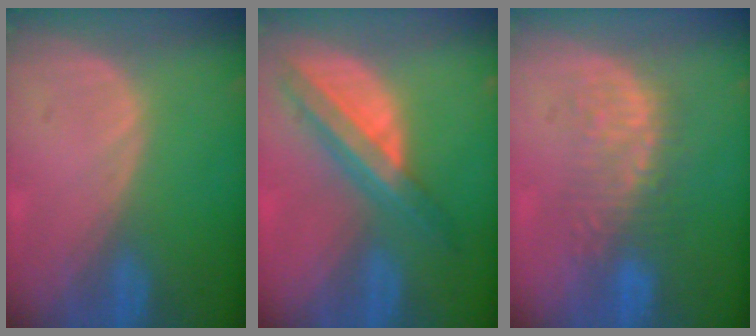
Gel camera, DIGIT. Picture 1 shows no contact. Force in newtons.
{"total": 8.1, "press": 6.8, "slide": 4.3}
{"total": 6.4, "press": 6.2, "slide": 1.3}